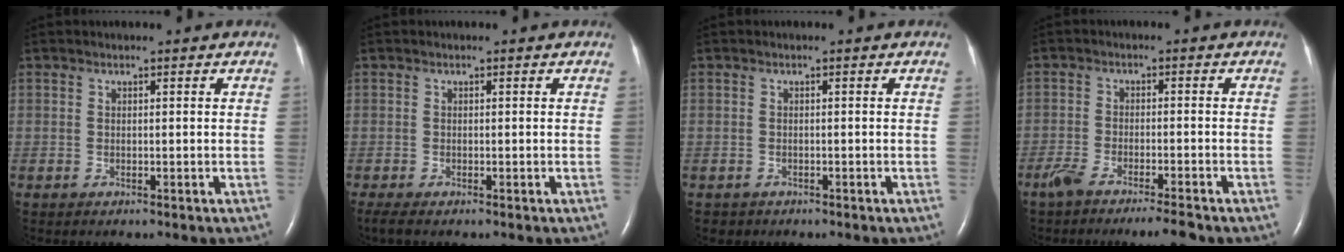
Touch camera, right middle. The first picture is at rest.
{"total": 2.0, "force": [-1.6, 0.3, 1.2], "torque": [-0.022, -0.009, -0.026]}
{"total": 1.0, "force": [-0.7, 0.7, -0.1], "torque": [-0.003, 0.003, -0.010]}
{"total": 6.0, "force": [-4.8, 0.5, 3.6], "torque": [-0.065, -0.009, -0.081]}